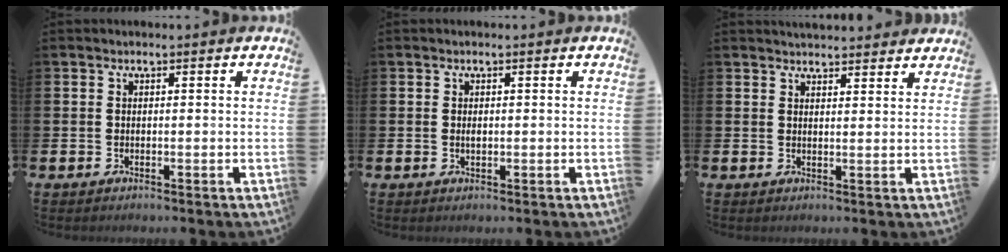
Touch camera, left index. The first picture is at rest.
{"total": 0.7, "force": [0.1, 0.4, 0.5], "torque": [-0.009, 0.001, 0.001]}
{"total": 3.0, "force": [3.0, 0.4, -0.1], "torque": [-0.004, -0.014, 0.055]}